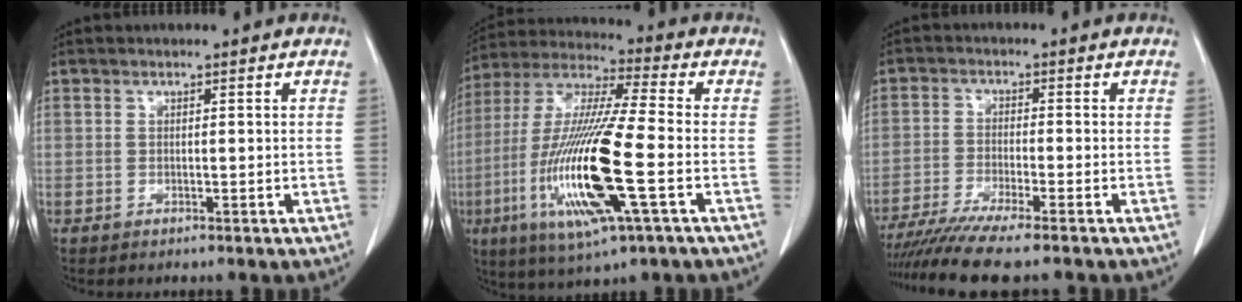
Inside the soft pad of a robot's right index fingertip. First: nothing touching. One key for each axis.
{"total": 19.6, "fx": -5.0, "fy": 1.4, "fz": 18.9, "tx": -0.403, "ty": -0.023, "tz": -0.095}
{"total": 9.7, "fx": -8.1, "fy": -0.8, "fz": 5.3, "tx": -0.079, "ty": -0.024, "tz": -0.132}